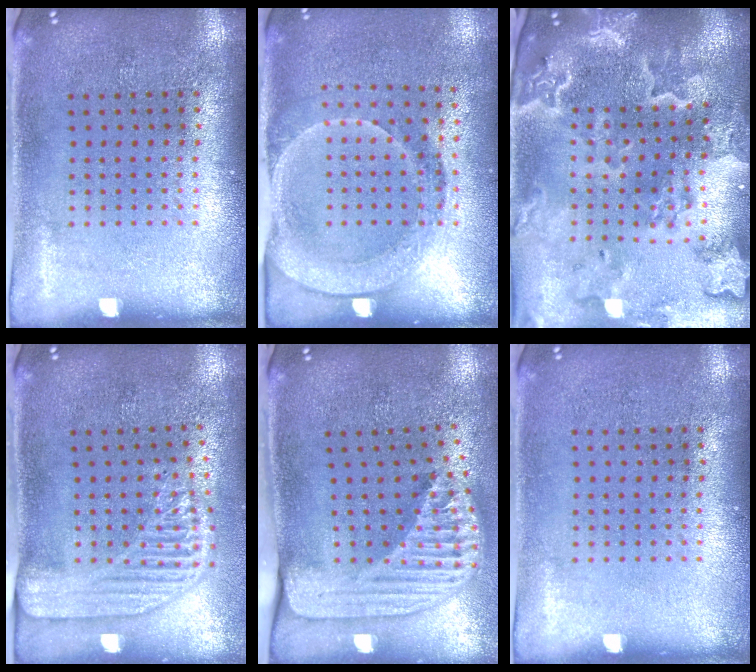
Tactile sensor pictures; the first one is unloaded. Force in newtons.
{"total": 1.8, "press": 1.5, "slide": 1.0}
{"total": 4.1, "press": 3.5, "slide": 2.3}
{"total": 2.2, "press": 1.7, "slide": 1.3}
{"total": 2.5, "press": 1.8, "slide": 1.8}
{"total": 0.0}